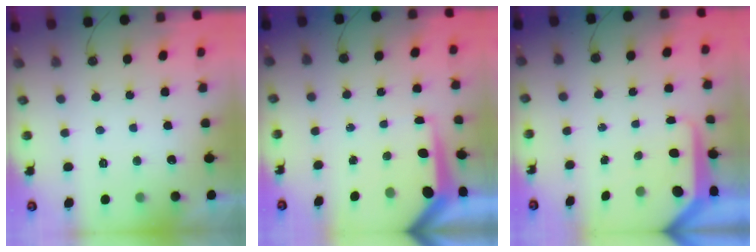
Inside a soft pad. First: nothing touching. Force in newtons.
{"total": 7.8, "press": 7.8, "slide": 0.5}
{"total": 9.5, "press": 9.5, "slide": 0.8}